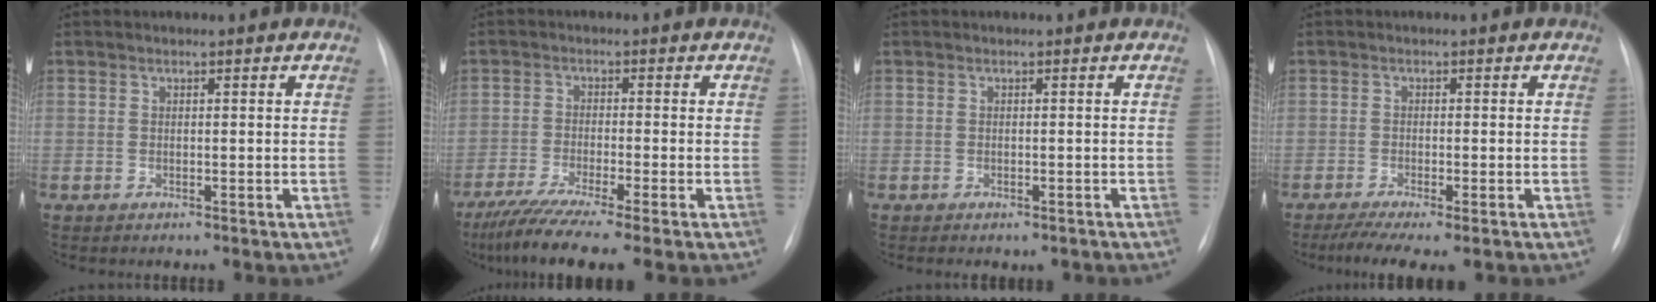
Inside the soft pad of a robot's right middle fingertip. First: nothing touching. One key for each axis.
{"total": 9.8, "fx": -7.5, "fy": -0.3, "fz": 6.2, "tx": -0.105, "ty": -0.027, "tz": -0.123}
{"total": 2.0, "fx": -1.6, "fy": 0.9, "fz": 0.9, "tx": -0.010, "ty": 0.000, "tz": -0.014}
{"total": 6.4, "fx": -4.4, "fy": 1.1, "fz": 4.5, "tx": -0.073, "ty": -0.017, "tz": -0.070}